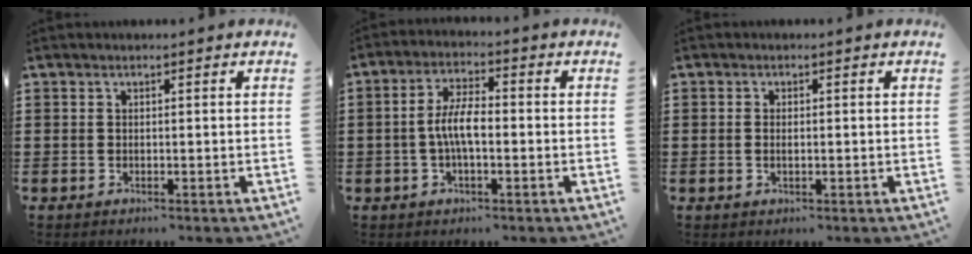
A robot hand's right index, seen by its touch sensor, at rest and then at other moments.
{"total": 5.9, "force": [-0.8, 2.2, 5.4], "torque": [-0.118, 0.001, -0.021]}
{"total": 0.9, "force": [-0.1, 0.3, 0.8], "torque": [-0.015, 0.002, -0.002]}